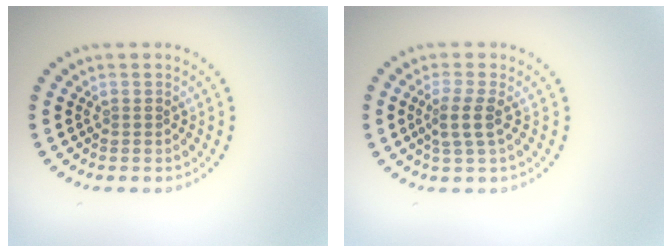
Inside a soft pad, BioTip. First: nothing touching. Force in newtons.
{"total": 2.2, "press": 1.8, "slide": 1.2}